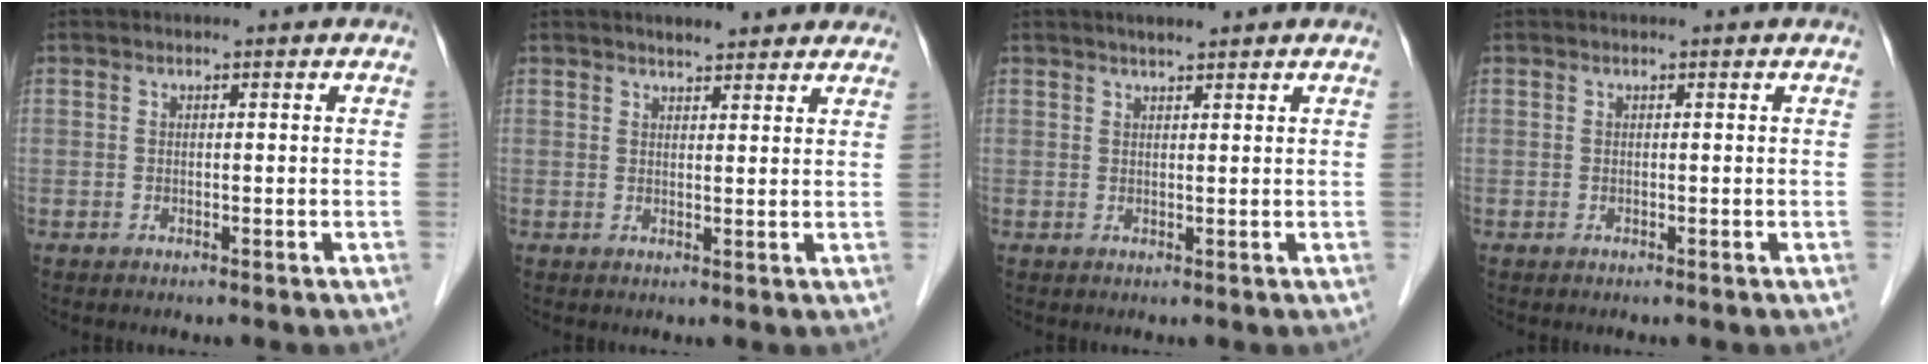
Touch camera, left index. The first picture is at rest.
{"total": 5.0, "force": [4.4, 1.2, 2.0], "torque": [-0.025, 0.018, 0.055]}
{"total": 2.2, "force": [1.8, 0.2, 1.2], "torque": [-0.024, 0.008, 0.030]}
{"total": 0.0}